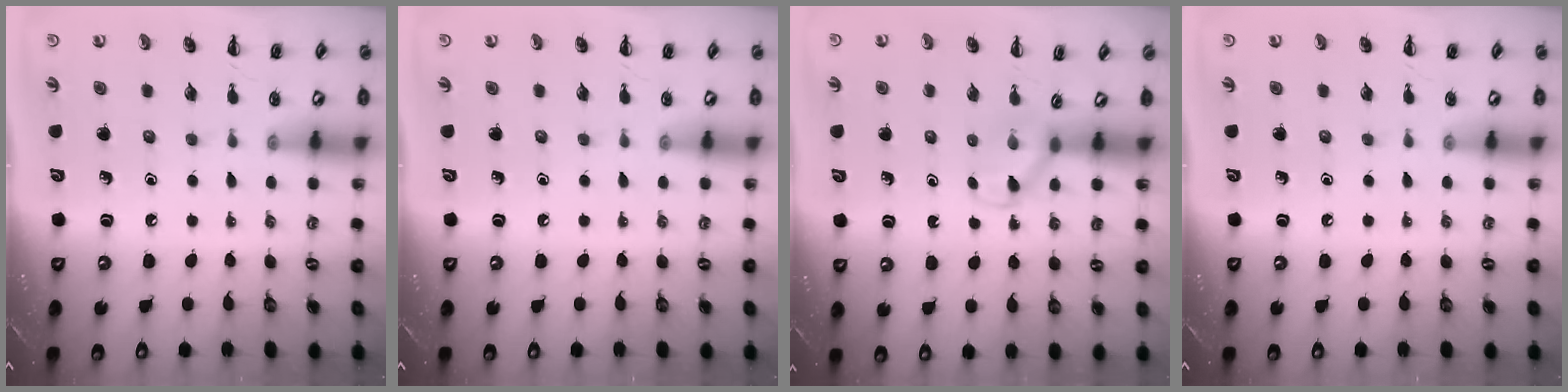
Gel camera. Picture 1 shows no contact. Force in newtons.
{"total": 0.0}
{"total": 4.0, "press": 3.8, "slide": 1.2}
{"total": 0.0}